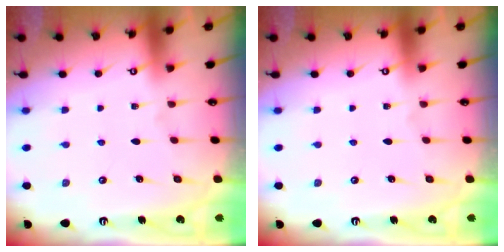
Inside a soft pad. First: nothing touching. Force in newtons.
{"total": 0.0}